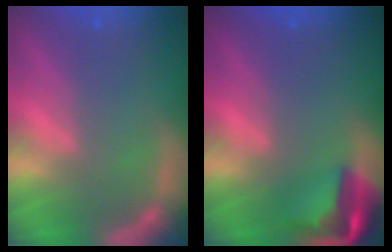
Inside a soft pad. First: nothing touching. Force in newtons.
{"total": 5.5}